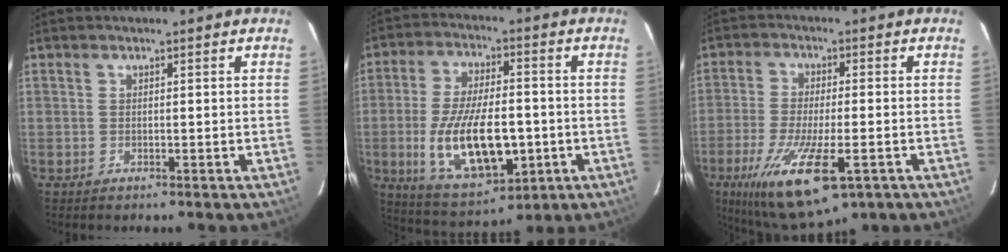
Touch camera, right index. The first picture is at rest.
{"total": 18.0, "force": [-3.6, 8.3, 15.6], "torque": [-0.310, -0.020, -0.044]}
{"total": 17.0, "force": [-8.2, 5.4, 13.9], "torque": [-0.281, -0.055, -0.134]}